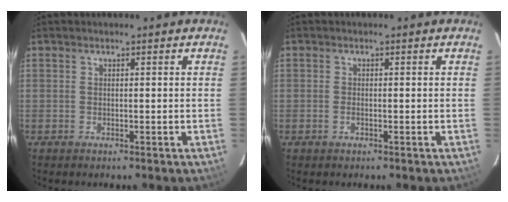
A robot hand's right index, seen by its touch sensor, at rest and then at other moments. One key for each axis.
{"total": 1.0, "fx": -0.4, "fy": 0.5, "fz": 0.7, "tx": -0.016, "ty": -0.001, "tz": -0.008}